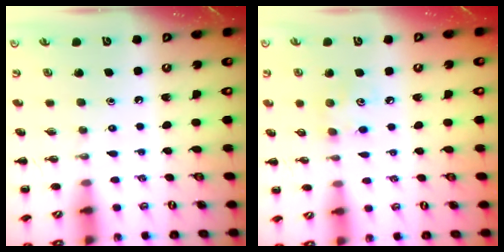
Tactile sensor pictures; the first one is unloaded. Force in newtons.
{"total": 4.5, "press": 4.3, "slide": 1.1}